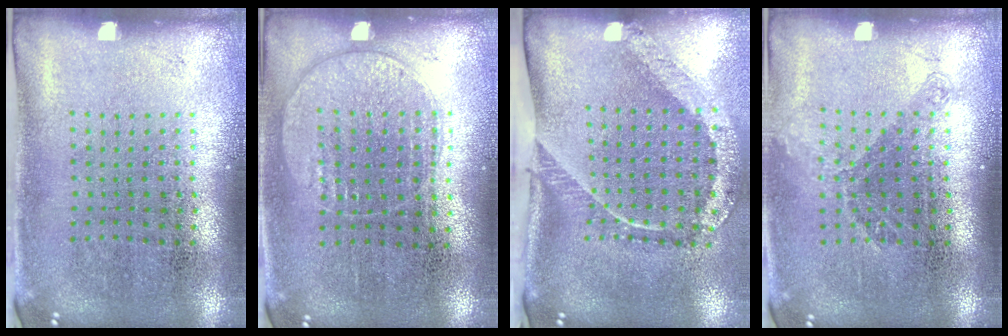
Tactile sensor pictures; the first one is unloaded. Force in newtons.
{"total": 1.0, "press": 0.9, "slide": 0.4}
{"total": 2.5, "press": 1.6, "slide": 1.9}
{"total": 1.2, "press": 0.9, "slide": 0.8}